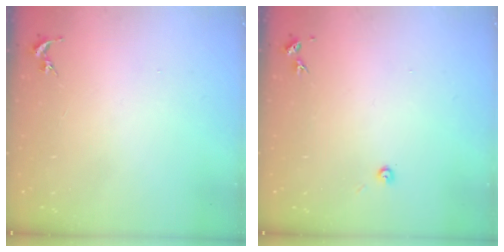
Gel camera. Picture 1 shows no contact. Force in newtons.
{"total": 2.7, "press": 2.7, "slide": 0.2}